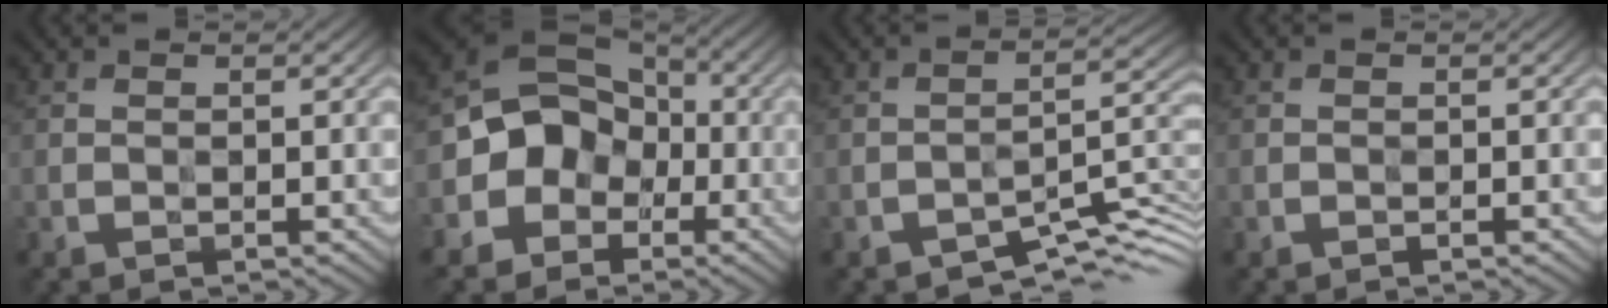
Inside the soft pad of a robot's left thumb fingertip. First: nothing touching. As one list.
[{"total": 8.7, "force": [-1.9, 7.5, 4.0], "torque": [-0.061, 0.000, -0.068]}, {"total": 6.6, "force": [-4.8, 2.2, 3.9], "torque": [-0.044, 0.001, -0.082]}, {"total": 0.0}]